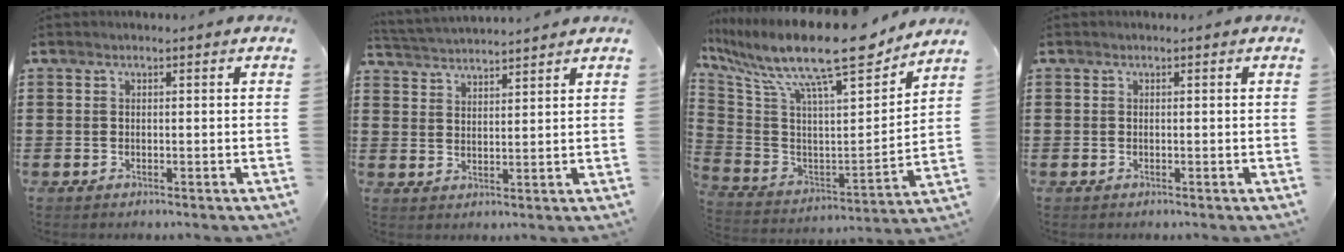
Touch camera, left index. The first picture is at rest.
{"total": 2.7, "force": [2.7, -0.2, -0.1], "torque": [-0.009, -0.013, 0.047]}
{"total": 15.9, "force": [12.3, 2.0, 9.9], "torque": [-0.212, -0.081, 0.202]}
{"total": 0.0}